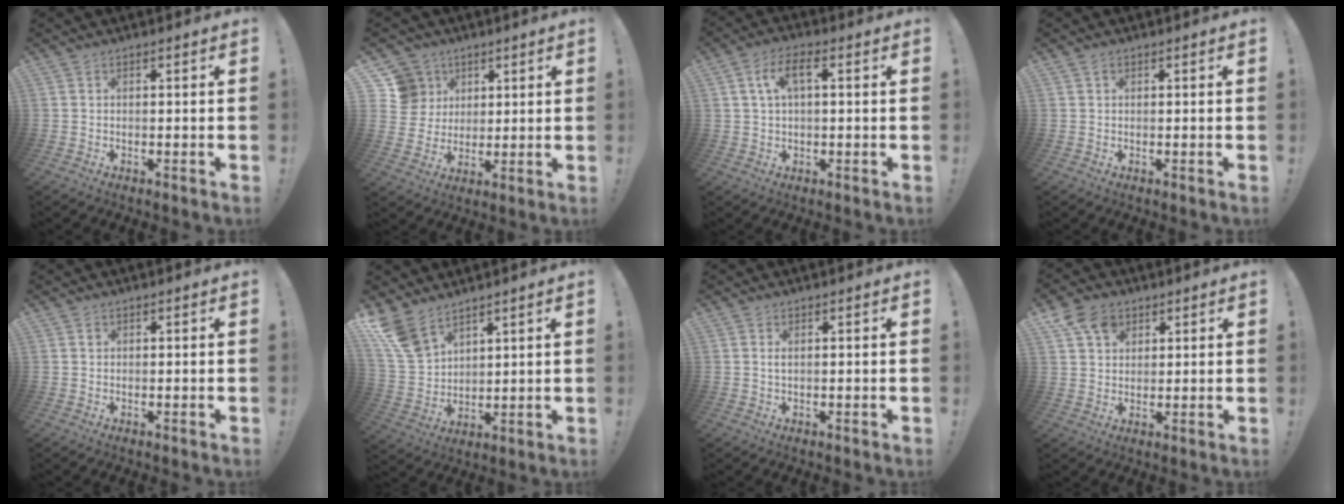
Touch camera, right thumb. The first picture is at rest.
{"total": 9.9, "force": [4.0, 8.8, 1.9], "torque": [-0.038, -0.017, 0.087]}
{"total": 6.7, "force": [1.6, 3.3, 5.6], "torque": [-0.113, 0.013, 0.028]}
{"total": 0.7, "force": [0.5, 0.5, 0.3], "torque": [0.000, -0.002, 0.007]}
{"total": 0.5, "force": [0.2, 0.5, 0.1], "torque": [-0.004, 0.002, 0.003]}
{"total": 11.8, "force": [8.9, 6.0, 4.8], "torque": [-0.109, -0.048, 0.180]}
{"total": 1.0, "force": [0.1, 0.1, 1.0], "torque": [-0.020, 0.000, 0.002]}
{"total": 8.4, "force": [4.2, 6.4, 3.3], "torque": [-0.043, -0.019, 0.083]}